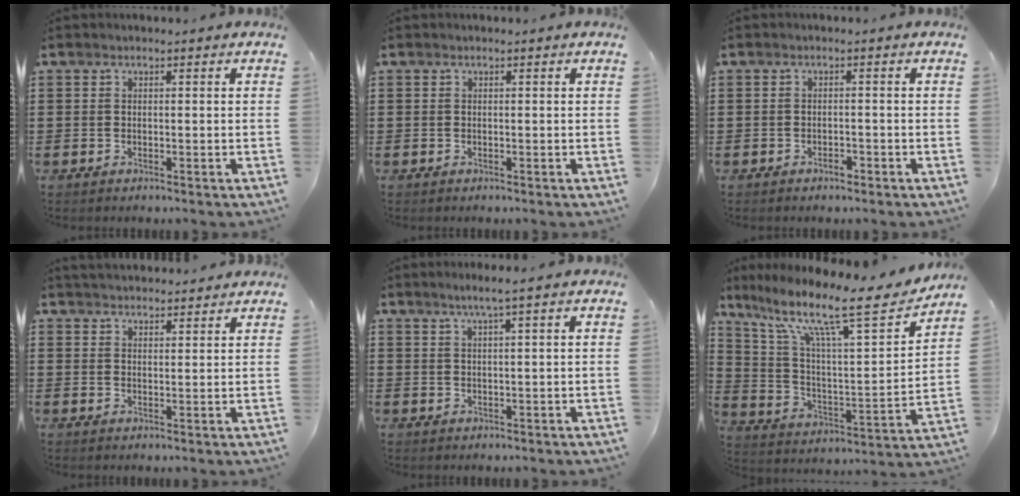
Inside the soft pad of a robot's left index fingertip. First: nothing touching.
{"total": 0.0}
{"total": 1.3, "force": [-1.0, 0.5, 0.5], "torque": [-0.016, -0.003, -0.022]}
{"total": 2.6, "force": [2.6, 0.0, 0.0], "torque": [-0.005, -0.005, 0.051]}
{"total": 2.2, "force": [1.2, -0.4, 1.8], "torque": [-0.036, -0.003, 0.019]}
{"total": 14.6, "force": [10.1, 2.6, 10.2], "torque": [-0.208, -0.058, 0.155]}